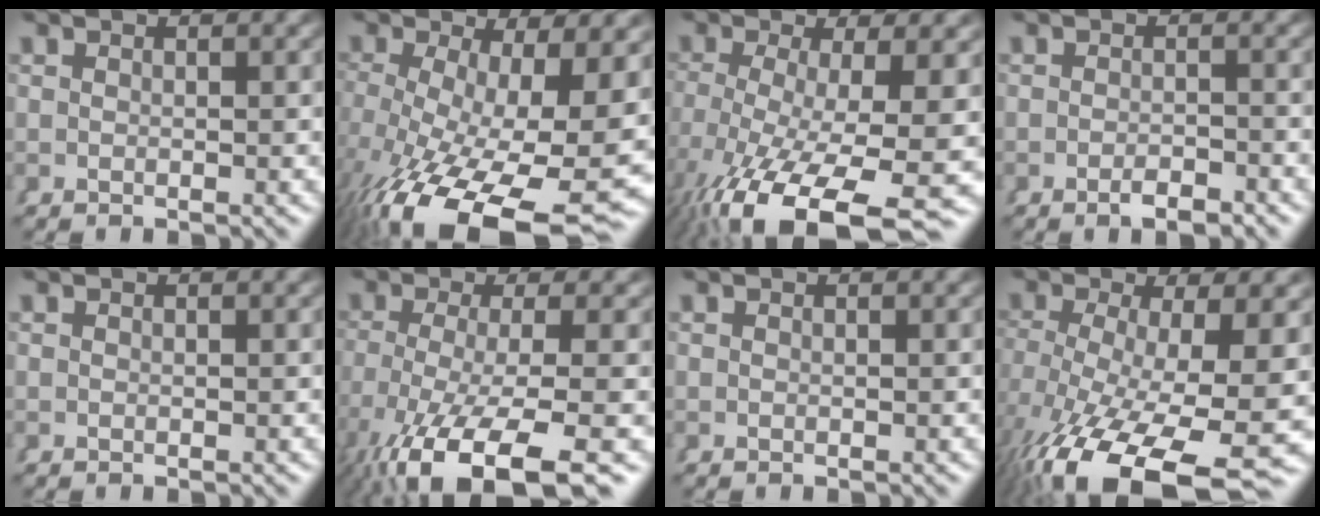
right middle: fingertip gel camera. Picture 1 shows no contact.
{"total": 13.1, "force": [-4.3, 5.9, 10.8], "torque": [-0.186, -0.053, -0.031]}
{"total": 11.6, "force": [-5.5, 4.6, 9.2], "torque": [-0.178, -0.053, -0.051]}
{"total": 2.1, "force": [-1.8, 0.1, 0.9], "torque": [-0.004, 0.000, -0.032]}
{"total": 0.0}
{"total": 10.4, "force": [-5.6, 4.0, 7.9], "torque": [-0.146, -0.049, -0.054]}
{"total": 0.0}
{"total": 11.8, "force": [-4.4, 4.9, 9.8], "torque": [-0.179, -0.052, -0.032]}